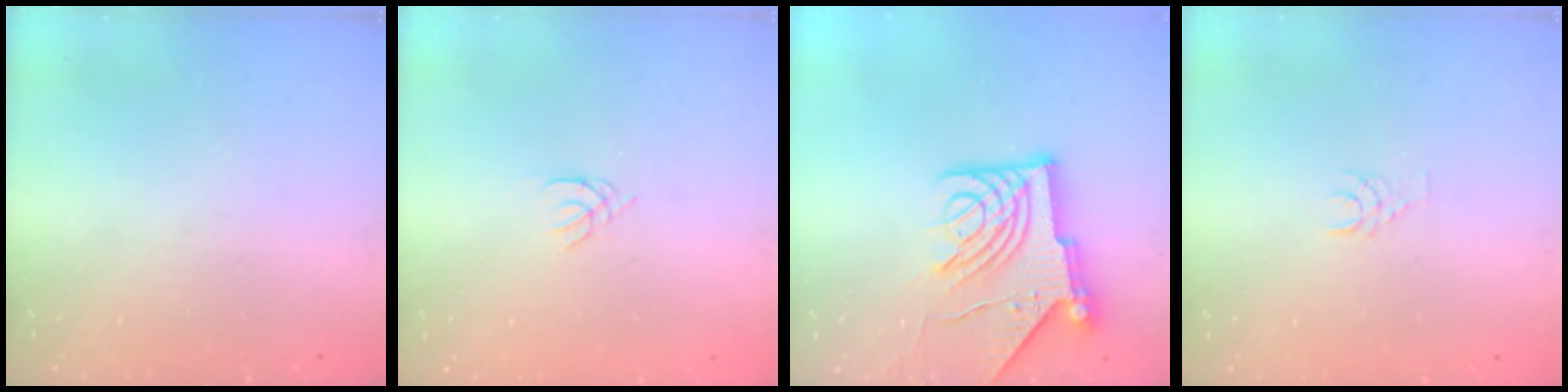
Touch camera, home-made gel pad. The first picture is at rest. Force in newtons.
{"total": 1.2, "press": 1.2, "slide": 0.3}
{"total": 13.9, "press": 13.8, "slide": 1.6}
{"total": 3.6, "press": 3.6, "slide": 0.3}